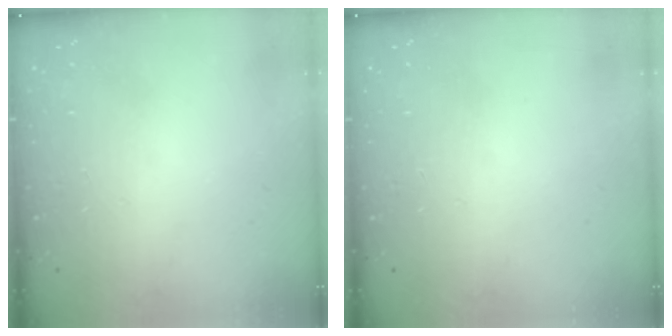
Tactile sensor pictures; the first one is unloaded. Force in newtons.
{"total": 0.0}